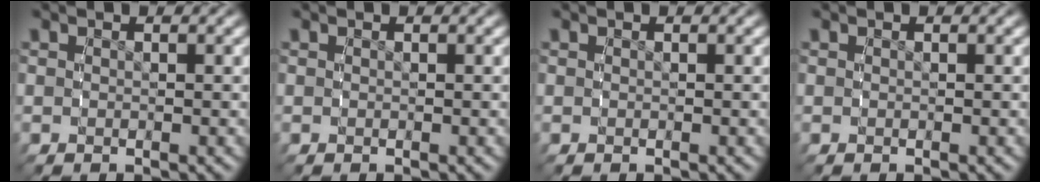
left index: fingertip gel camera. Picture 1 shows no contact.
{"total": 0.0}
{"total": 0.0}
{"total": 0.0}